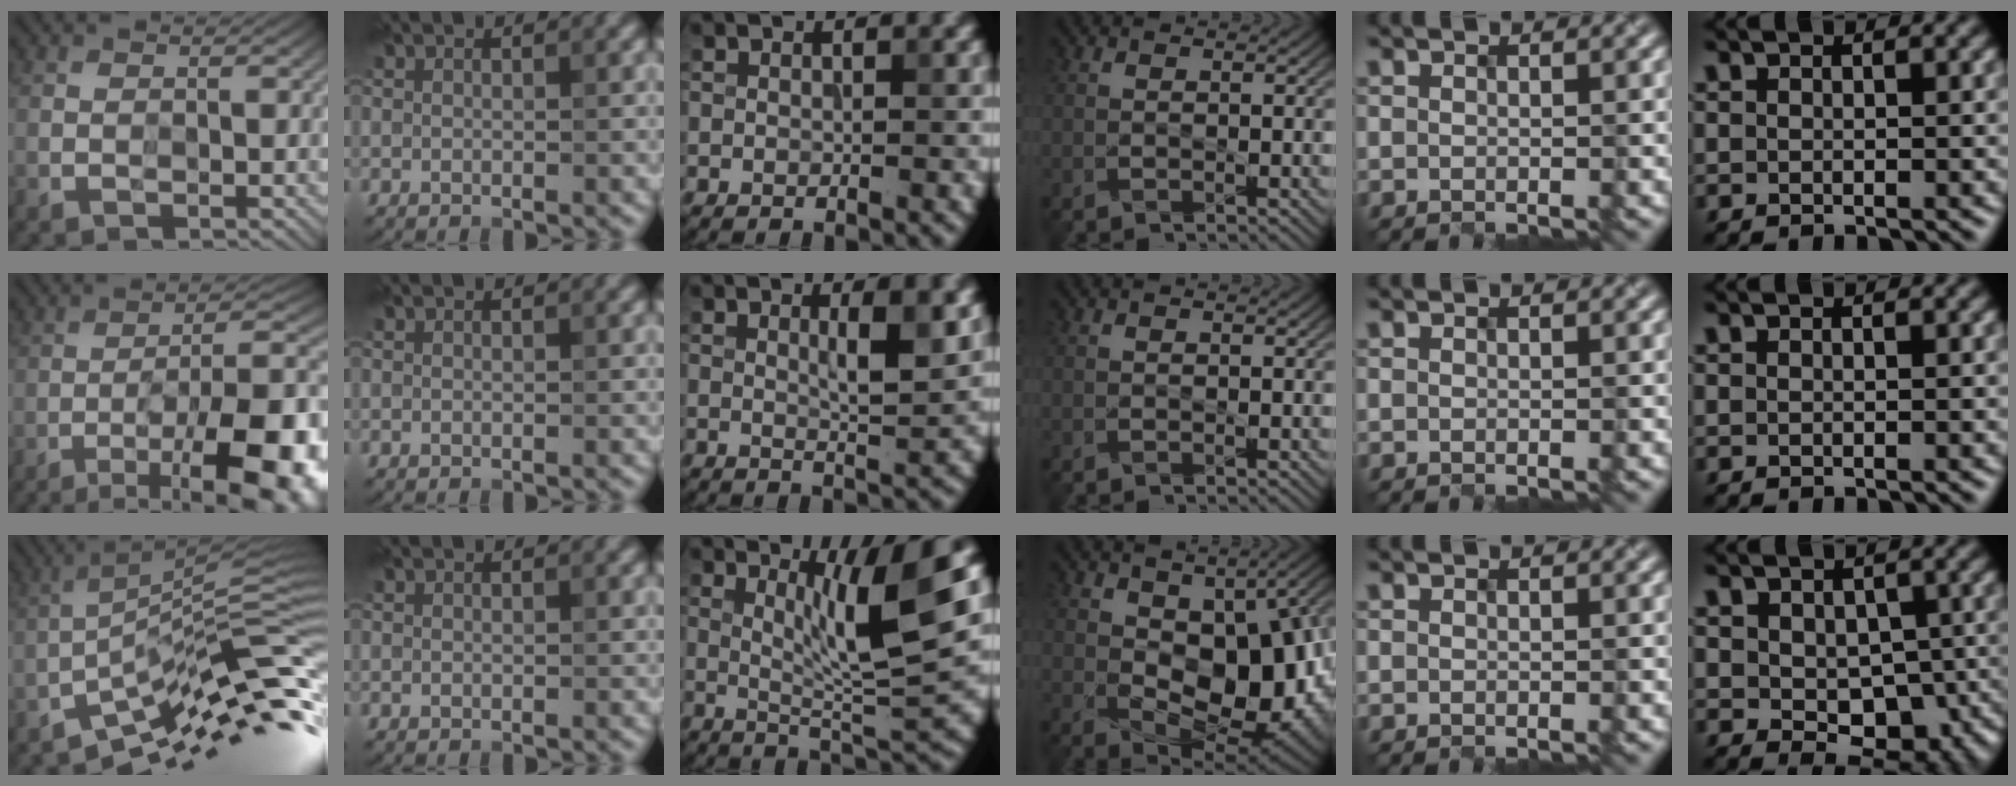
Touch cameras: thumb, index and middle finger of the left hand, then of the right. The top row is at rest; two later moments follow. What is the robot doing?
{"motion": "insert", "object": "connector and pipe"}